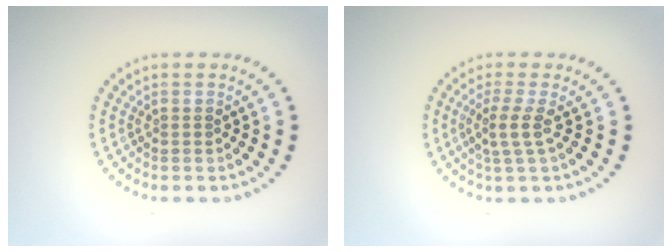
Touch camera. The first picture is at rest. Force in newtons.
{"total": 2.1, "press": 1.5, "slide": 1.4}